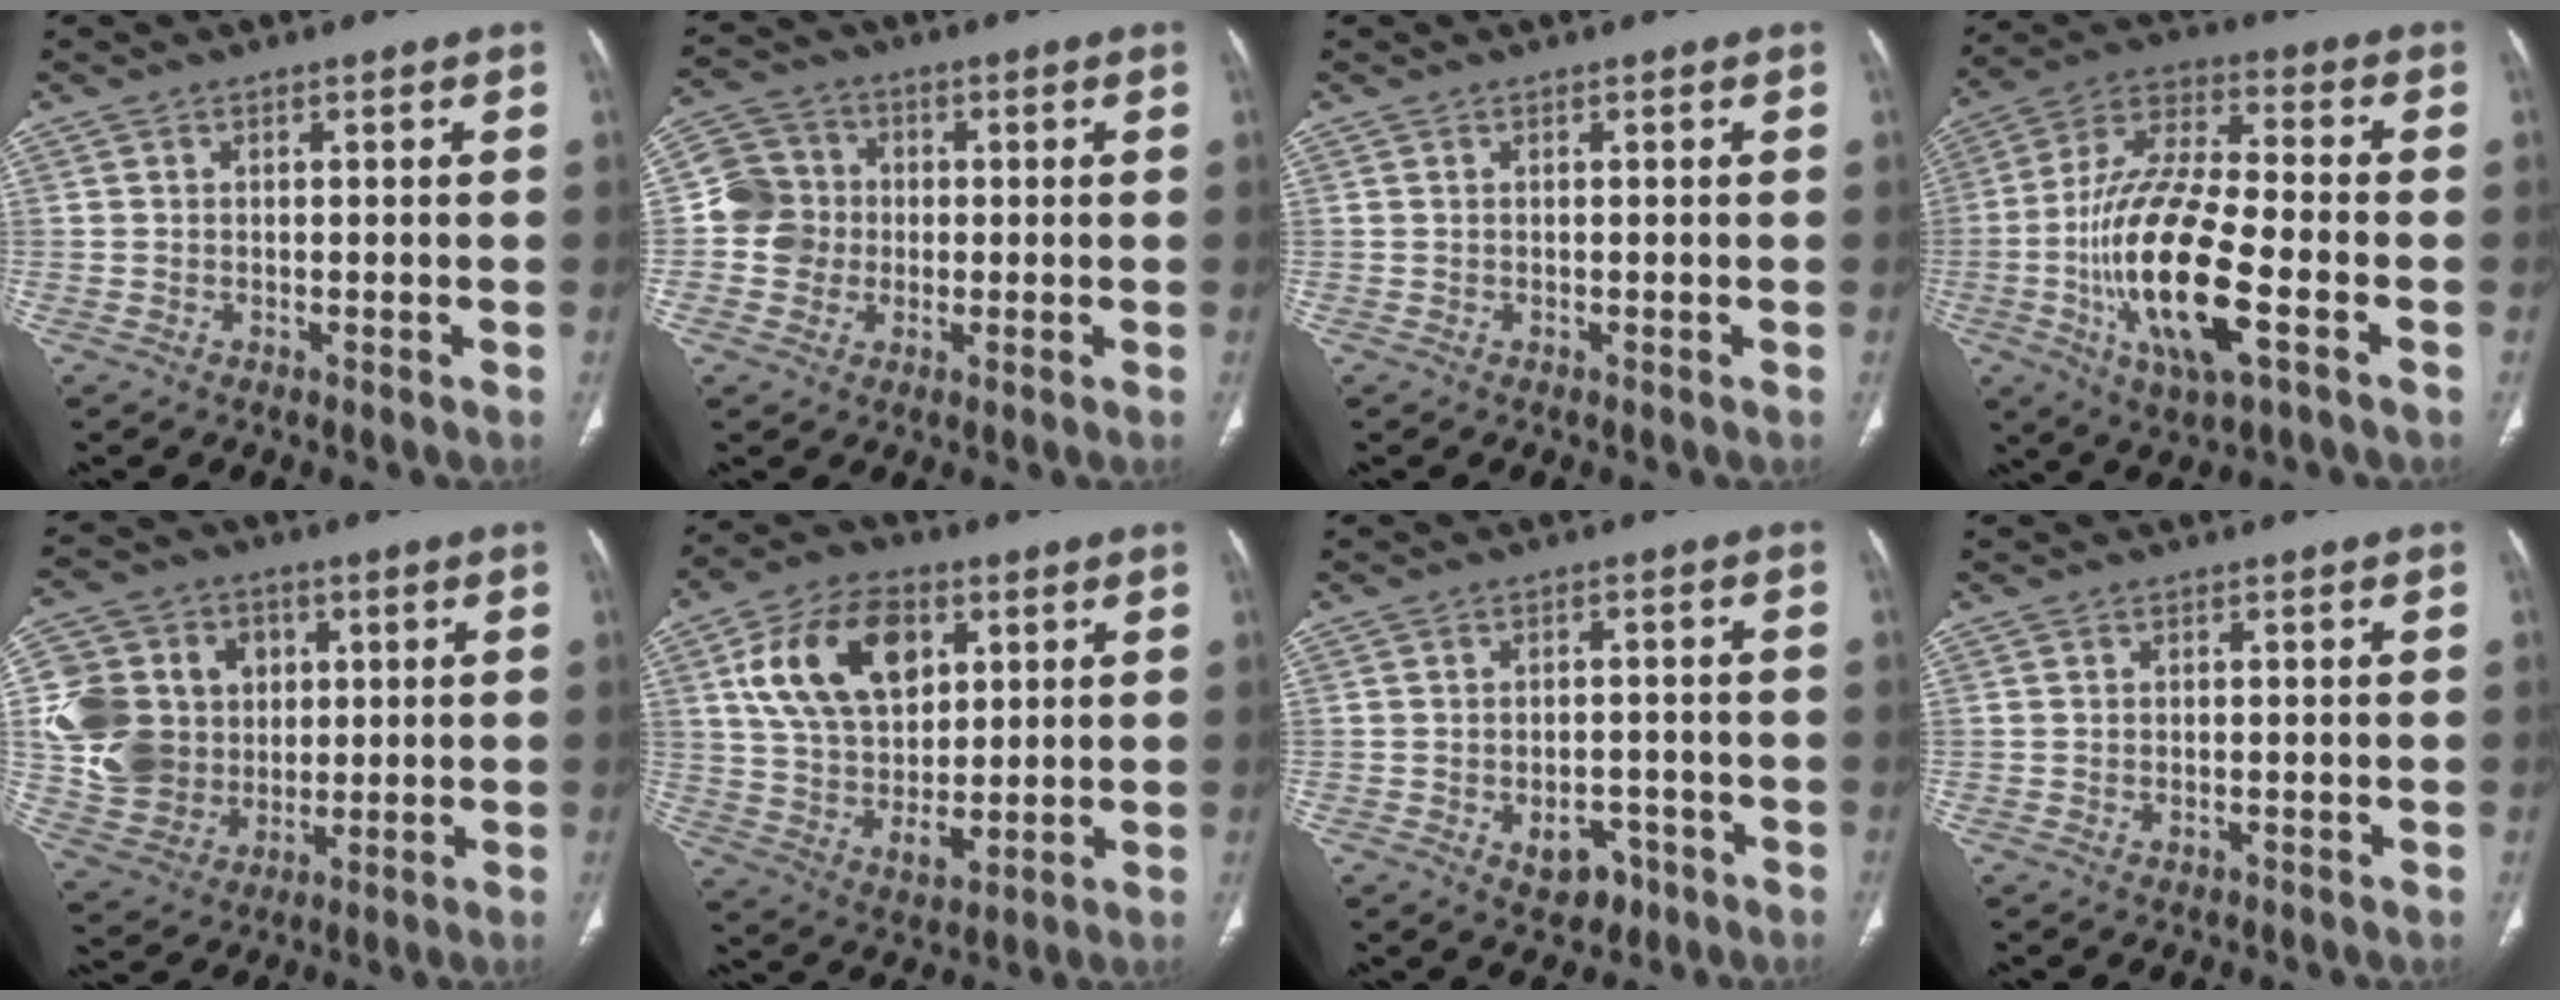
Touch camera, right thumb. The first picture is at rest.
{"total": 7.9, "force": [-0.6, 7.6, 1.9], "torque": [-0.011, 0.019, -0.018]}
{"total": 0.0}
{"total": 20.6, "force": [-5.6, 6.6, 18.7], "torque": [-0.377, 0.016, -0.097]}
{"total": 18.5, "force": [1.8, 16.1, 9.0], "torque": [-0.154, 0.015, 0.052]}
{"total": 18.5, "force": [6.1, 11.9, 12.8], "torque": [-0.193, -0.019, 0.116]}
{"total": 5.7, "force": [-2.6, 3.9, 3.2], "torque": [-0.024, 0.019, -0.027]}
{"total": 0.7, "force": [-0.3, 0.4, 0.5], "torque": [-0.011, 0.002, -0.002]}